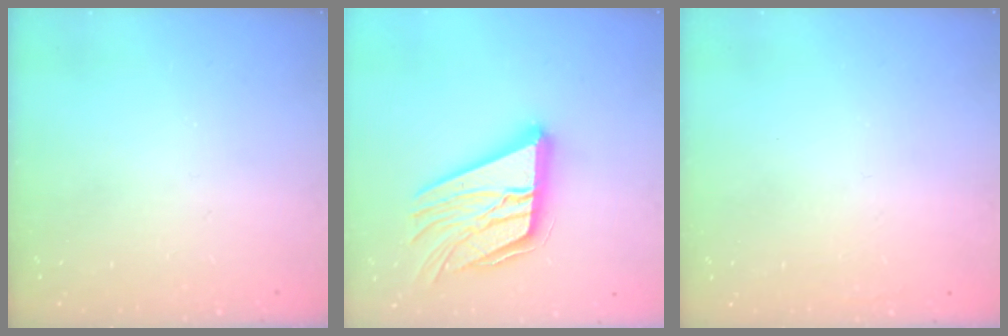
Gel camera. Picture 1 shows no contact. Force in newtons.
{"total": 21.6, "press": 21.5, "slide": 2.3}
{"total": 1.6, "press": 1.6, "slide": 0.1}